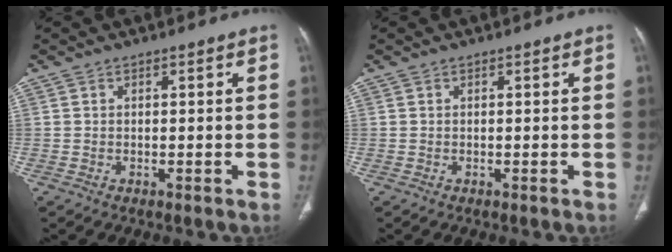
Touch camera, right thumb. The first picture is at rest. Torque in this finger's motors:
{"motor_torque": [0.04, -0.04, 0.01, -0.01, 0.01]}